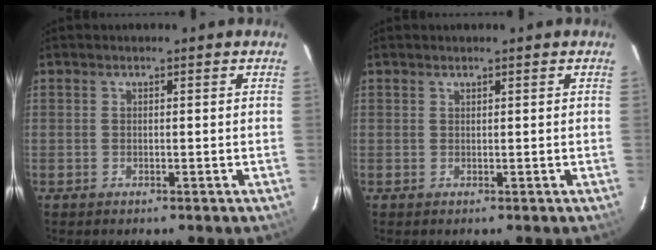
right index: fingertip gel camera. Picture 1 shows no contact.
{"total": 0.0}